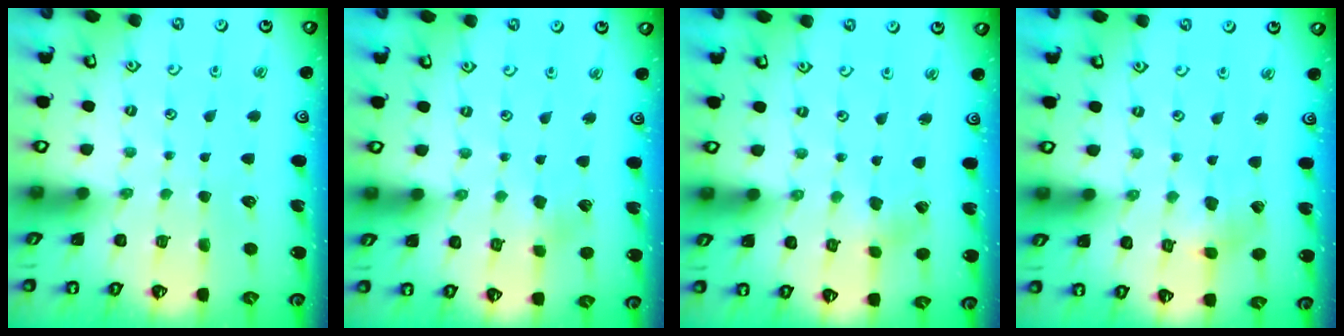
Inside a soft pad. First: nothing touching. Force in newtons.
{"total": 2.3, "press": 2.3, "slide": 0.4}
{"total": 0.6, "press": 0.6, "slide": 0.1}
{"total": 2.2, "press": 2.2, "slide": 0.4}